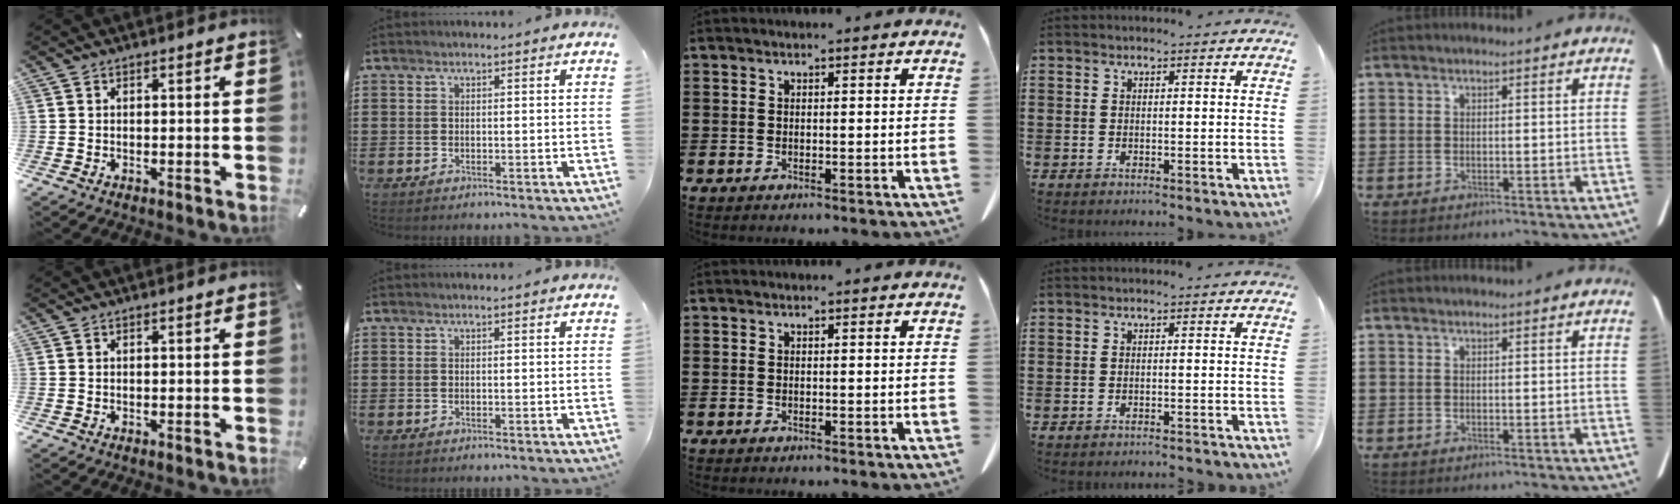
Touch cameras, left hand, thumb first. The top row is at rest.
{"ring": {"total": 0.9, "force": [-0.9, 0.0, 0.1], "torque": [-0.005, -0.001, -0.017]}}